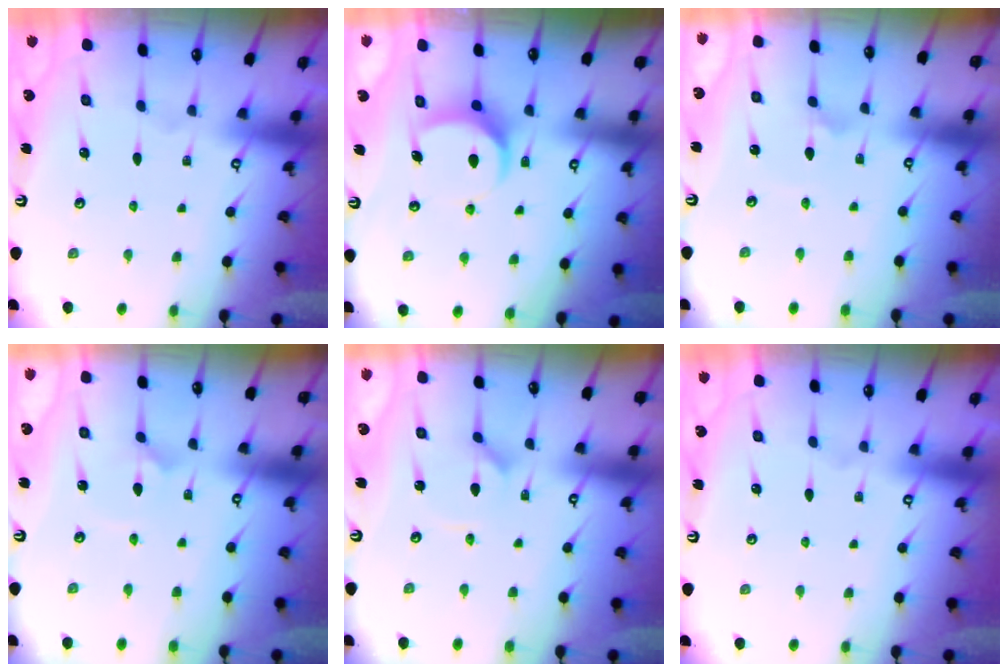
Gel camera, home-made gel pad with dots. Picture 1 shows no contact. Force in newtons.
{"total": 8.3, "press": 8.3, "slide": 0.8}
{"total": 2.3, "press": 2.3, "slide": 0.1}
{"total": 2.1, "press": 2.1, "slide": 0.5}
{"total": 1.6, "press": 1.5, "slide": 0.2}
{"total": 0.0}